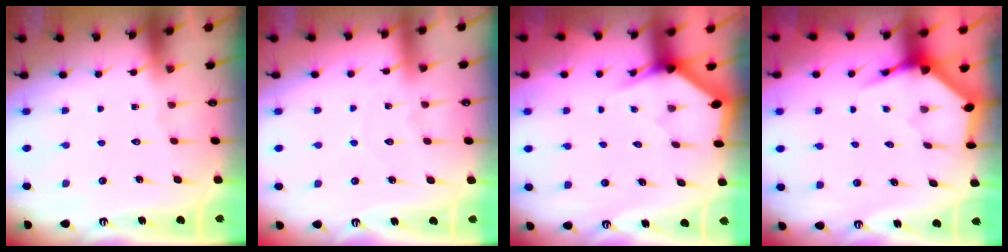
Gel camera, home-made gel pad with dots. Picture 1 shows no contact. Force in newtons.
{"total": 2.6, "press": 2.6, "slide": 0.3}
{"total": 3.1, "press": 3.1, "slide": 0.1}
{"total": 3.9, "press": 3.9, "slide": 0.5}